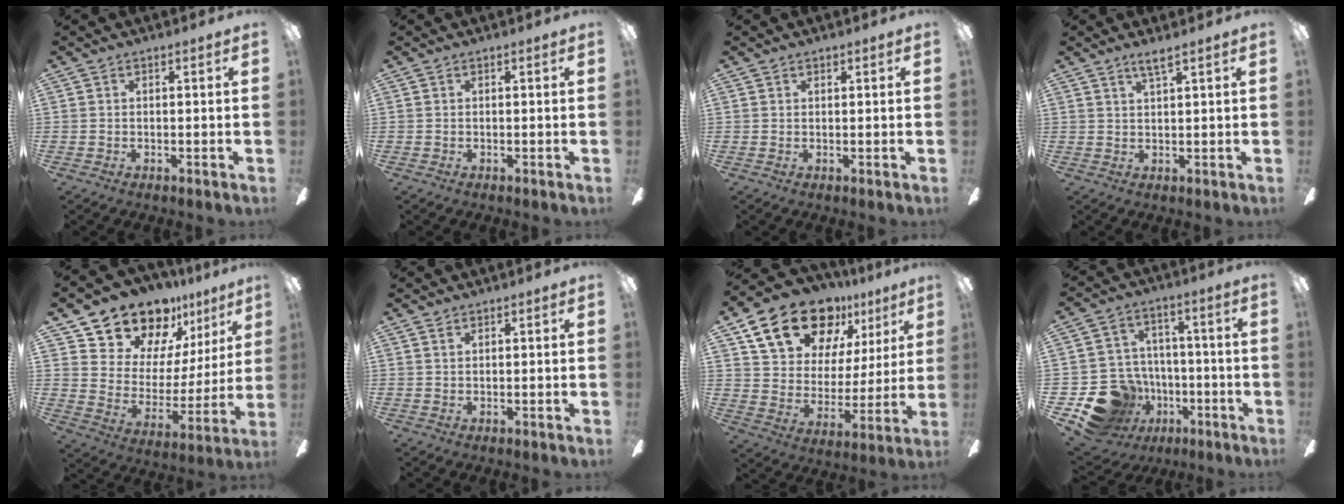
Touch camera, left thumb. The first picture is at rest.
{"total": 0.0}
{"total": 0.6, "force": [0.5, 0.3, 0.1], "torque": [-0.001, 0.001, 0.010]}
{"total": 2.8, "force": [2.3, 0.0, 1.7], "torque": [-0.039, -0.004, 0.041]}
{"total": 15.0, "force": [13.1, 7.1, 2.1], "torque": [-0.070, -0.116, 0.243]}
{"total": 1.0, "force": [0.8, 0.5, 0.4], "torque": [-0.011, 0.000, 0.016]}
{"total": 21.4, "force": [14.2, 12.4, 10.1], "torque": [-0.180, -0.072, 0.258]}
{"total": 16.2, "force": [-7.4, 13.1, 6.0], "torque": [-0.128, 0.050, -0.105]}